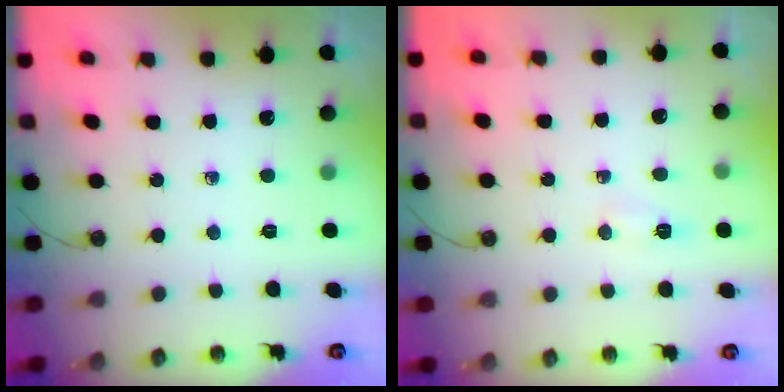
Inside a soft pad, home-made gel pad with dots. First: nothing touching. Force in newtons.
{"total": 13.2, "press": 6.4, "slide": 11.5}